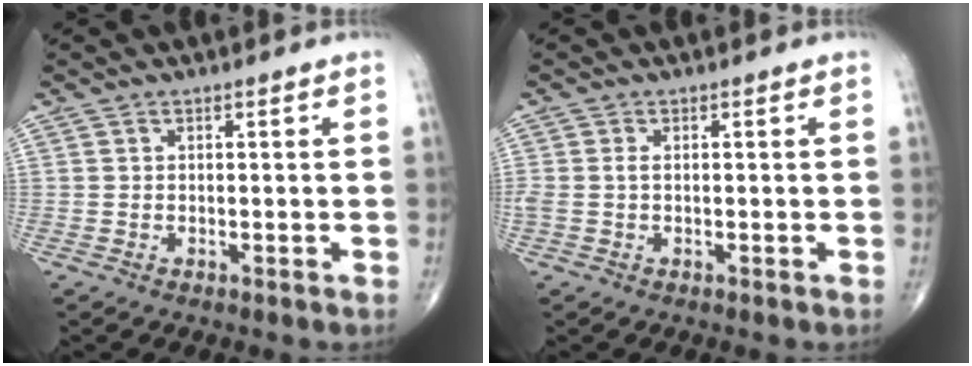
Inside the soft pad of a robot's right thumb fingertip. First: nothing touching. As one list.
[{"total": 1.5, "force": [0.0, 0.8, 1.3], "torque": [-0.036, 0.004, 0.002]}]